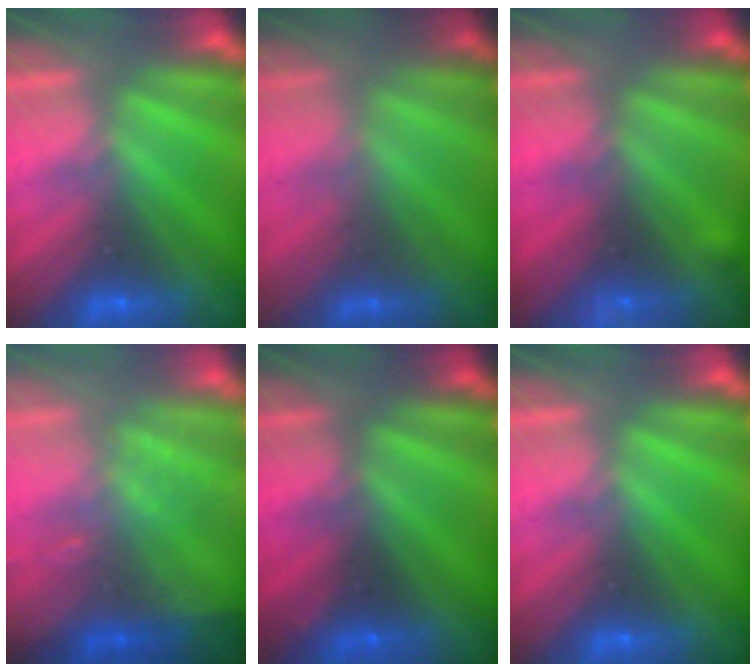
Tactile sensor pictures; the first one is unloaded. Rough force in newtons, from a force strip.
{"total": 1.8}
{"total": 2.4}
{"total": 2.7}
{"total": 2.4}
{"total": 0.0}